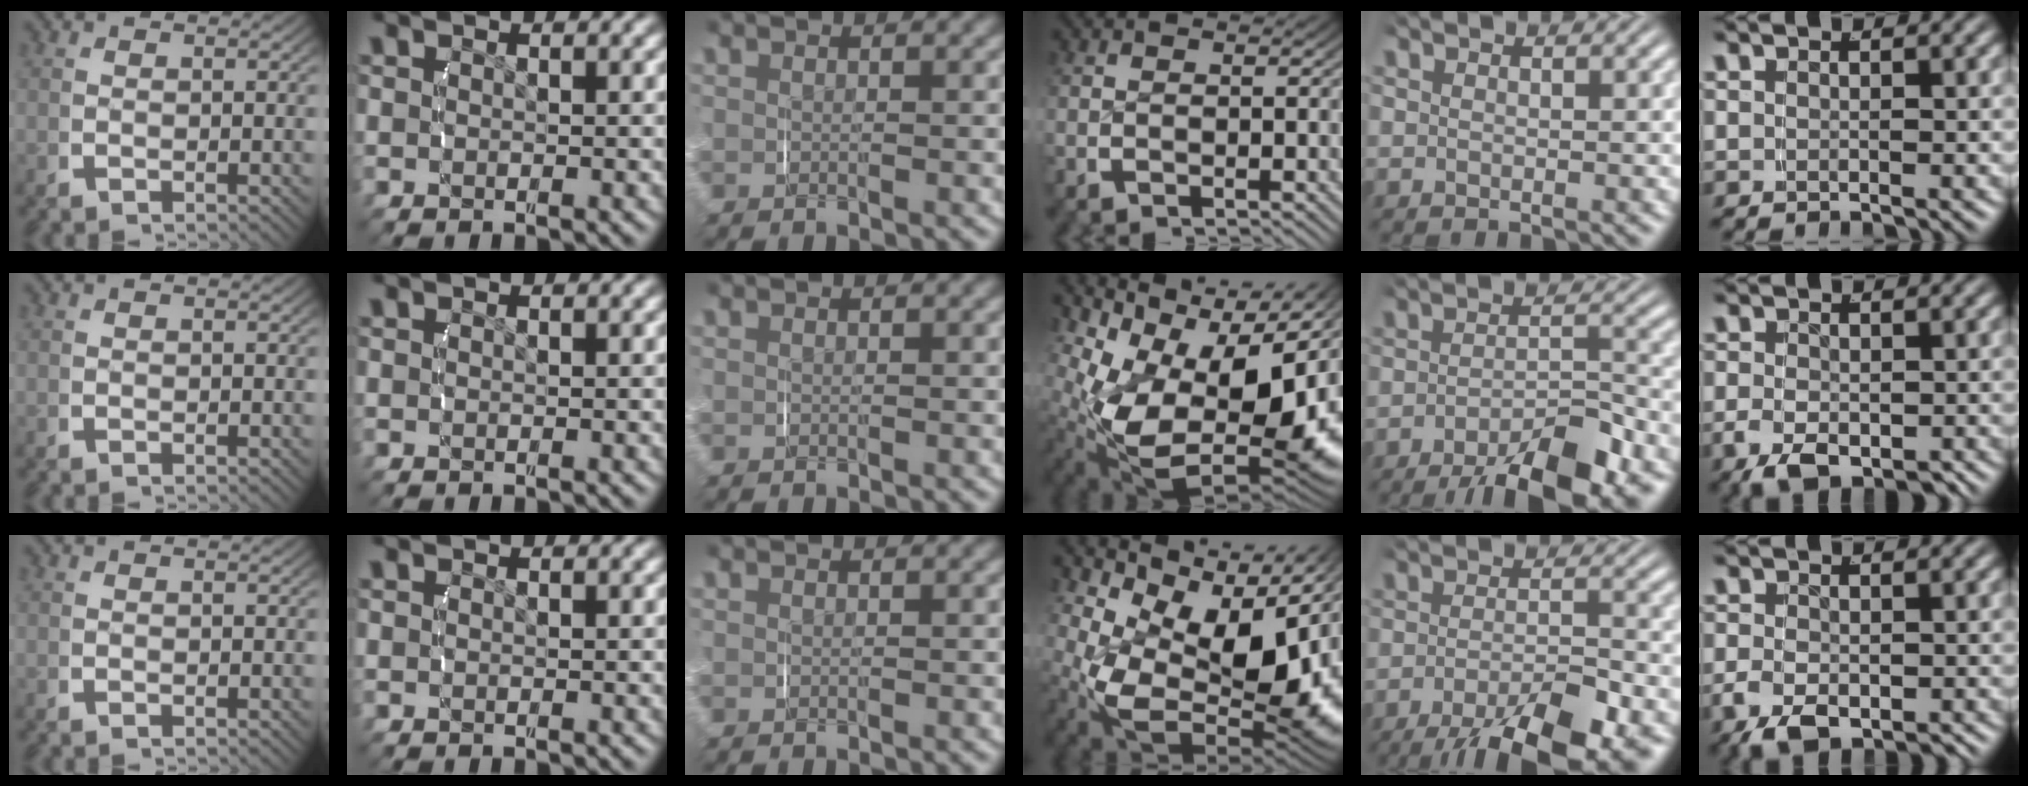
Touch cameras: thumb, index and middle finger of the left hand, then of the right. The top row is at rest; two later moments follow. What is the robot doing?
{"motion": "lift_and_place", "object": "ethernet cable"}